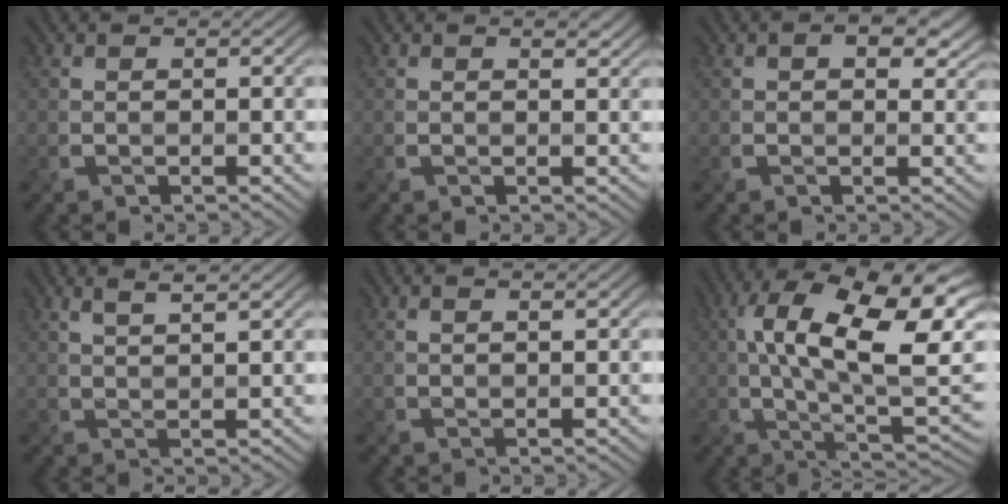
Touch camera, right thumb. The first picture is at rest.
{"total": 1.4, "force": [0.8, 0.7, 0.9], "torque": [-0.013, -0.001, 0.014]}
{"total": 5.3, "force": [1.9, 3.1, 3.8], "torque": [-0.043, -0.003, 0.027]}
{"total": 3.1, "force": [2.2, 0.4, 2.1], "torque": [-0.024, 0.007, 0.039]}
{"total": 0.8, "force": [0.7, -0.2, 0.4], "torque": [-0.005, 0.004, 0.012]}
{"total": 16.6, "force": [3.0, 6.4, 15.1], "torque": [-0.245, 0.015, 0.043]}